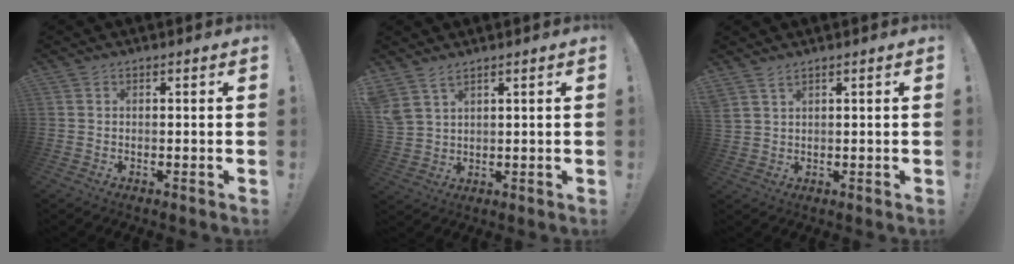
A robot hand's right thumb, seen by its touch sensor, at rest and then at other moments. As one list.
[{"total": 4.6, "force": [3.6, 1.6, 2.4], "torque": [-0.051, -0.016, 0.070]}, {"total": 2.5, "force": [1.9, 0.4, 1.5], "torque": [-0.036, -0.007, 0.038]}]